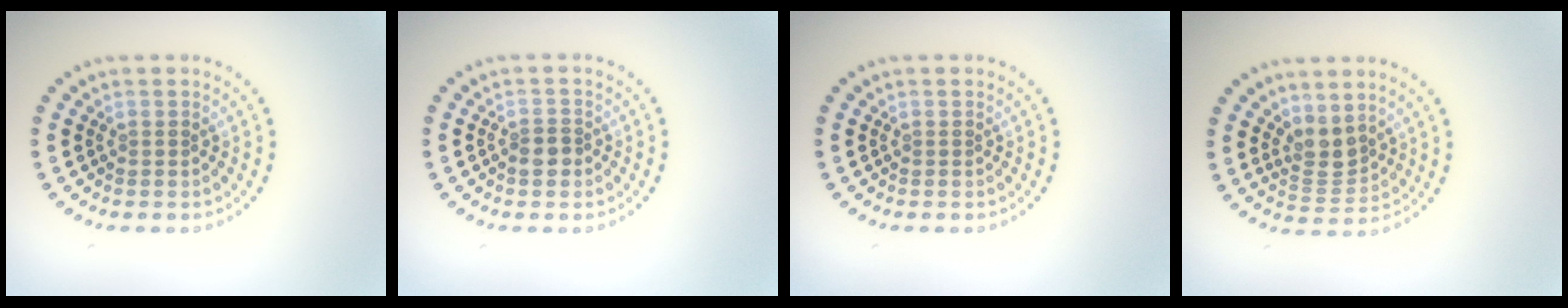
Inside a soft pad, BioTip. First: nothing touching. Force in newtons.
{"total": 1.6, "press": 1.5, "slide": 0.6}
{"total": 0.0}
{"total": 2.8, "press": 2.2, "slide": 1.6}